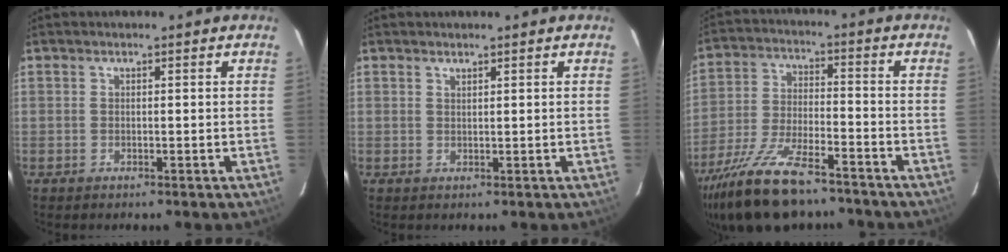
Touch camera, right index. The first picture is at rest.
{"total": 0.7, "force": [0.7, 0.1, 0.2], "torque": [-0.004, 0.000, 0.013]}
{"total": 19.0, "force": [-14.8, 5.8, 10.5], "torque": [-0.222, -0.038, -0.255]}